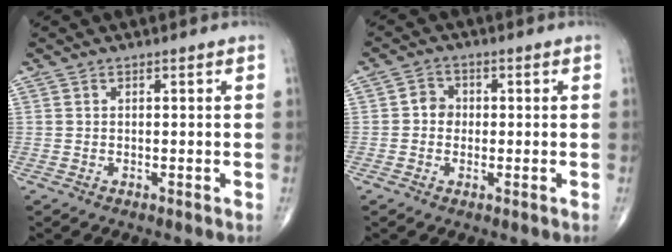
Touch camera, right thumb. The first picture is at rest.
{"total": 3.2, "force": [-0.1, 2.8, 1.5], "torque": [-0.006, 0.007, -0.010]}